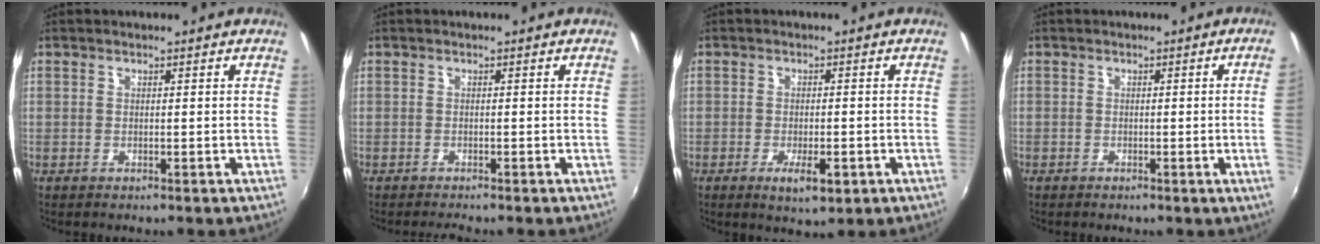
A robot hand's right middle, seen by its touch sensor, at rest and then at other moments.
{"total": 1.4, "force": [-1.3, -0.1, 0.4], "torque": [-0.010, -0.010, -0.025]}
{"total": 4.8, "force": [-2.1, 1.6, 4.1], "torque": [-0.082, -0.012, -0.030]}
{"total": 3.1, "force": [-0.1, -1.8, 2.5], "torque": [-0.045, -0.012, 0.006]}